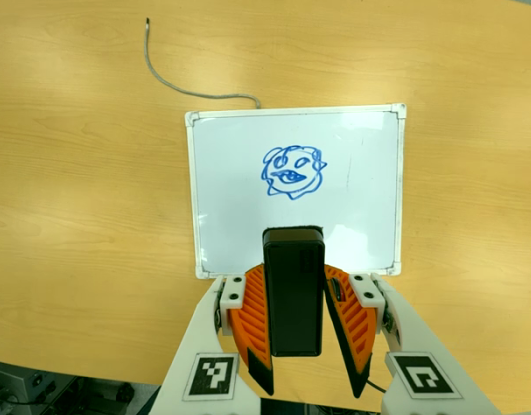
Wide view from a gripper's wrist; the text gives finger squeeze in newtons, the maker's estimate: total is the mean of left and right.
{"total": 5.2, "left": 4.8, "right": 5.6}